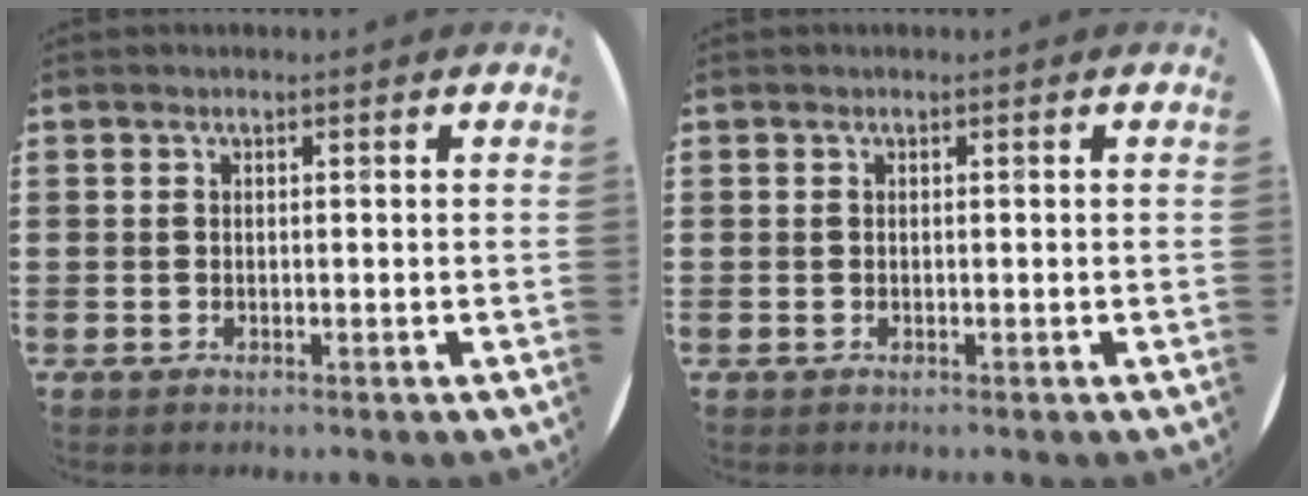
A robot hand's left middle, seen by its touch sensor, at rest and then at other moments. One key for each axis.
{"total": 0.0}